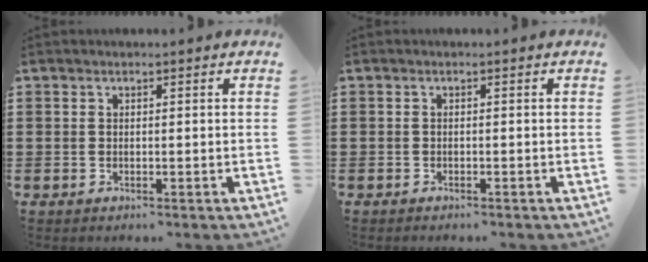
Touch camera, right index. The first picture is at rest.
{"total": 0.6, "force": [-0.6, 0.0, 0.0], "torque": [0.000, -0.001, -0.014]}